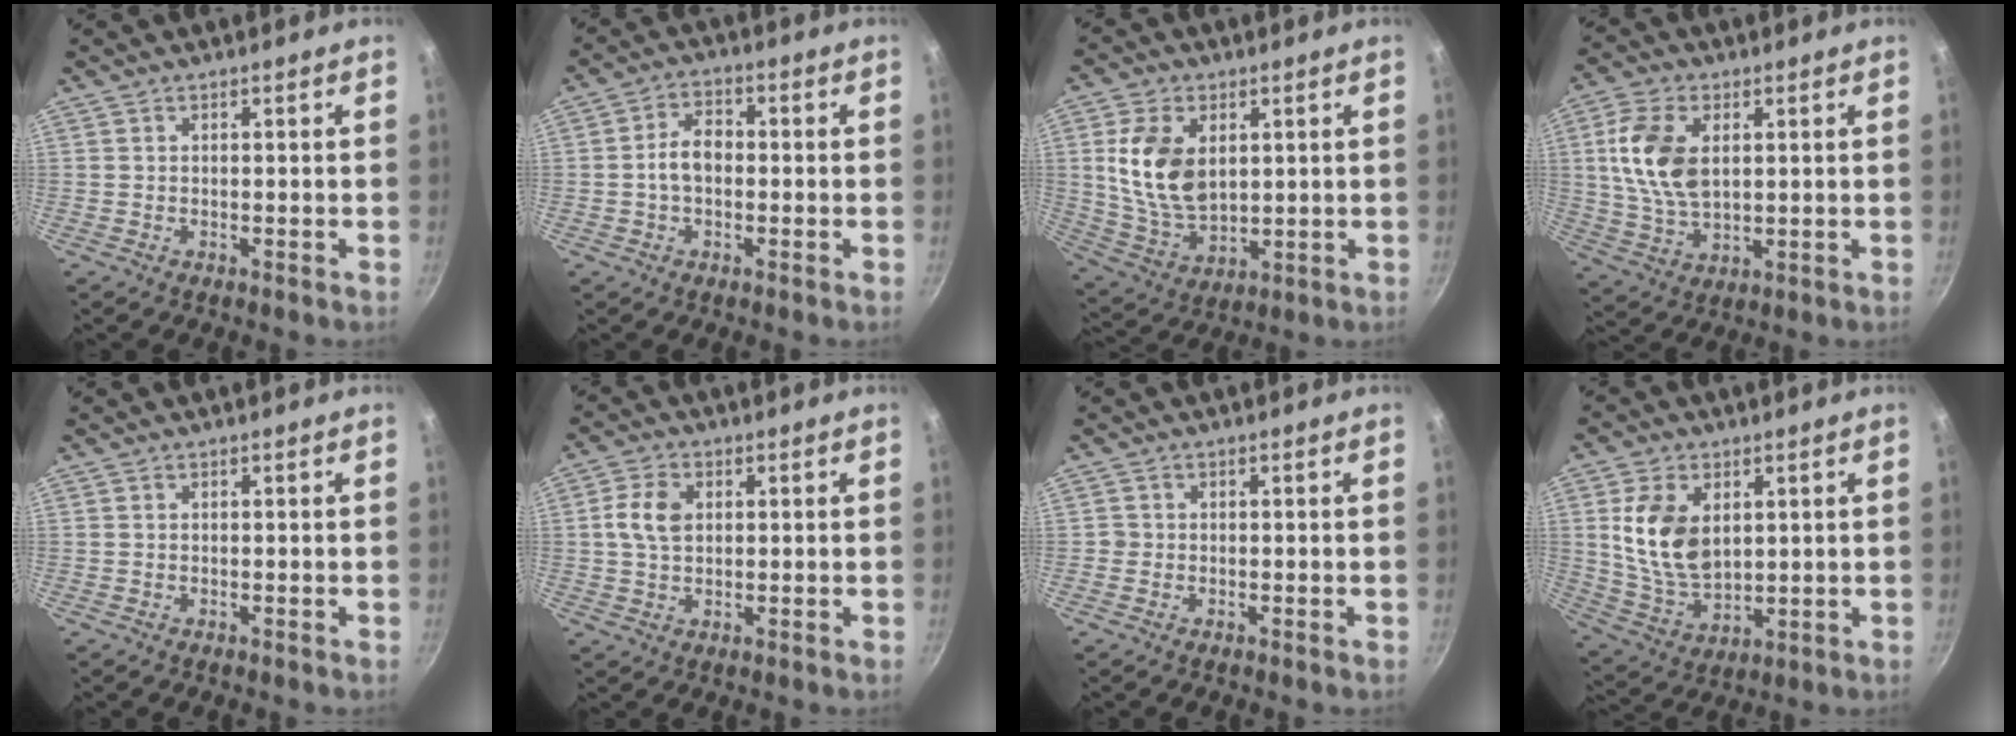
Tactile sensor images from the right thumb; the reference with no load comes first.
{"total": 5.6, "force": [-0.6, 3.8, 4.1], "torque": [-0.058, 0.023, -0.017]}
{"total": 13.5, "force": [2.8, 8.8, 9.8], "torque": [-0.168, -0.020, 0.063]}
{"total": 12.7, "force": [2.6, 7.6, 9.8], "torque": [-0.181, -0.007, 0.051]}
{"total": 0.0}
{"total": 6.1, "force": [1.0, 4.2, 4.3], "torque": [-0.074, 0.008, 0.015]}
{"total": 1.0, "force": [-0.3, 0.9, 0.1], "torque": [-0.001, 0.002, -0.007]}
{"total": 13.1, "force": [2.9, 8.7, 9.4], "torque": [-0.161, -0.023, 0.066]}